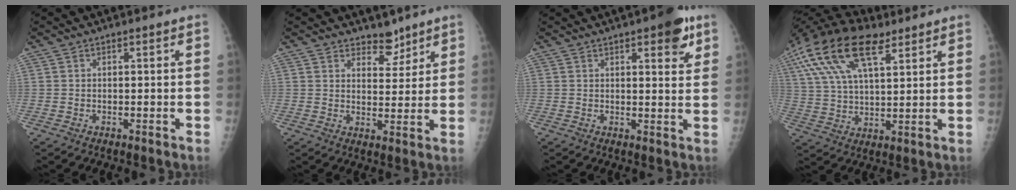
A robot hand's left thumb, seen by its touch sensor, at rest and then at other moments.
{"total": 4.6, "force": [3.8, 2.4, 1.0], "torque": [0.012, -0.030, 0.061]}
{"total": 6.9, "force": [3.8, 2.3, 5.3], "torque": [-0.049, -0.015, 0.043]}
{"total": 19.1, "force": [9.7, 8.7, 13.9], "torque": [-0.266, 0.003, 0.177]}